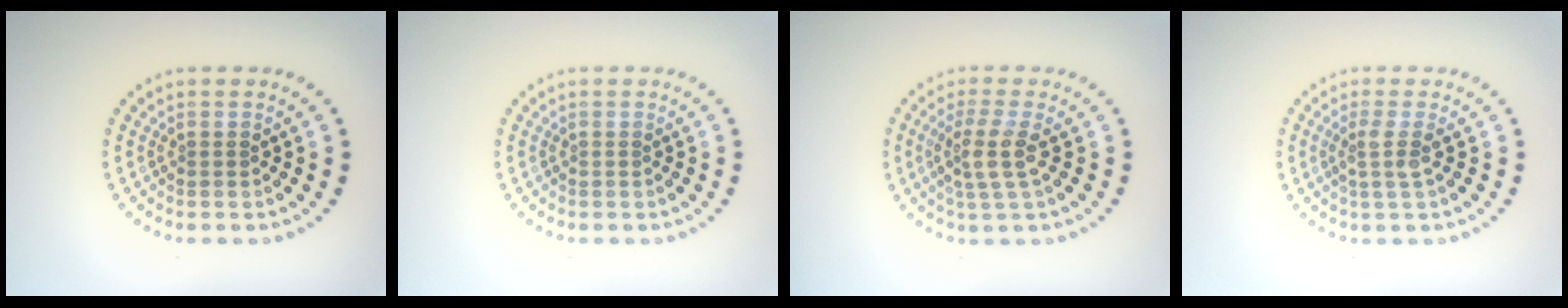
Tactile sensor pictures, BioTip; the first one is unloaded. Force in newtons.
{"total": 0.0}
{"total": 2.9, "press": 2.3, "slide": 1.8}
{"total": 1.7, "press": 1.2, "slide": 1.2}